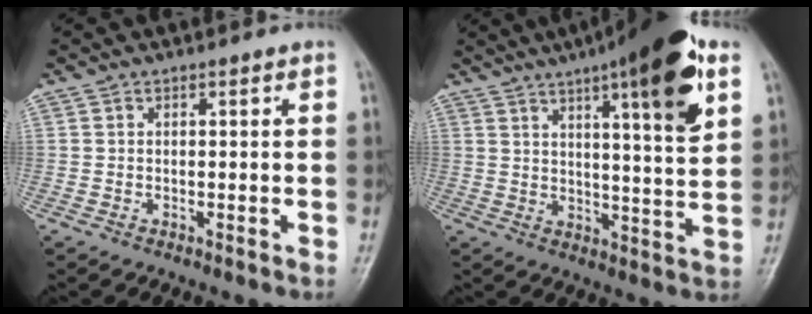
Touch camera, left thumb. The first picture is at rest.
{"total": 18.2, "force": [9.2, 3.4, 15.3], "torque": [-0.205, -0.029, 0.130]}